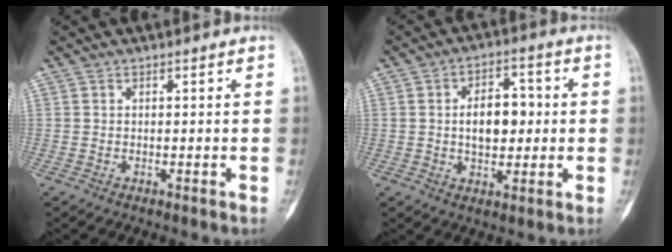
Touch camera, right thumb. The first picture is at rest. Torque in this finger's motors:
{"motor_torque": [1.25, 1.18, 0.07, -0.15, 0.31]}